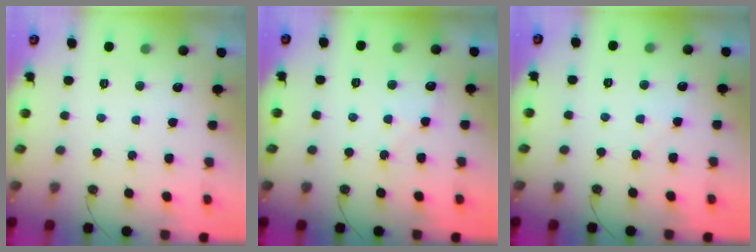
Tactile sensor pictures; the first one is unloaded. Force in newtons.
{"total": 4.2, "press": 4.2, "slide": 0.6}
{"total": 3.2, "press": 3.1, "slide": 0.5}